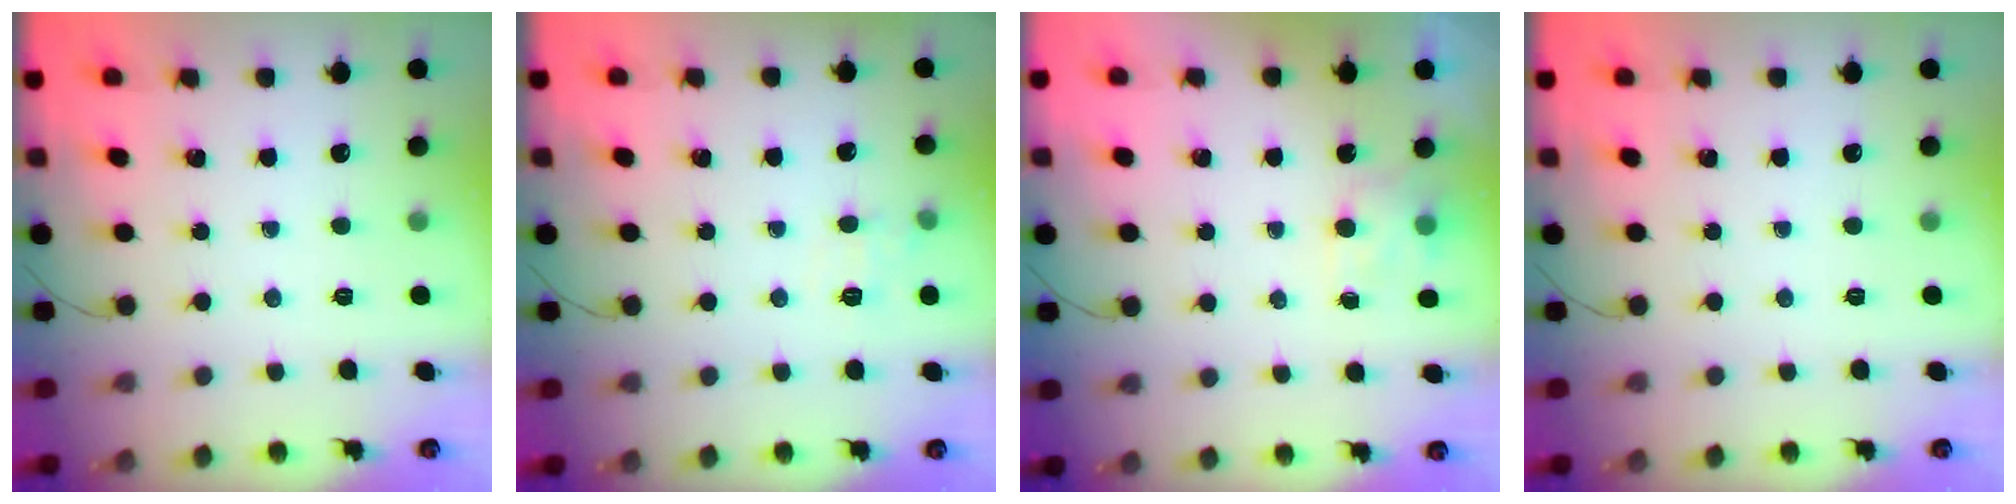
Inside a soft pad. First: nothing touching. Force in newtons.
{"total": 6.3, "press": 6.0, "slide": 1.9}
{"total": 4.1, "press": 4.0, "slide": 1.2}
{"total": 0.0}